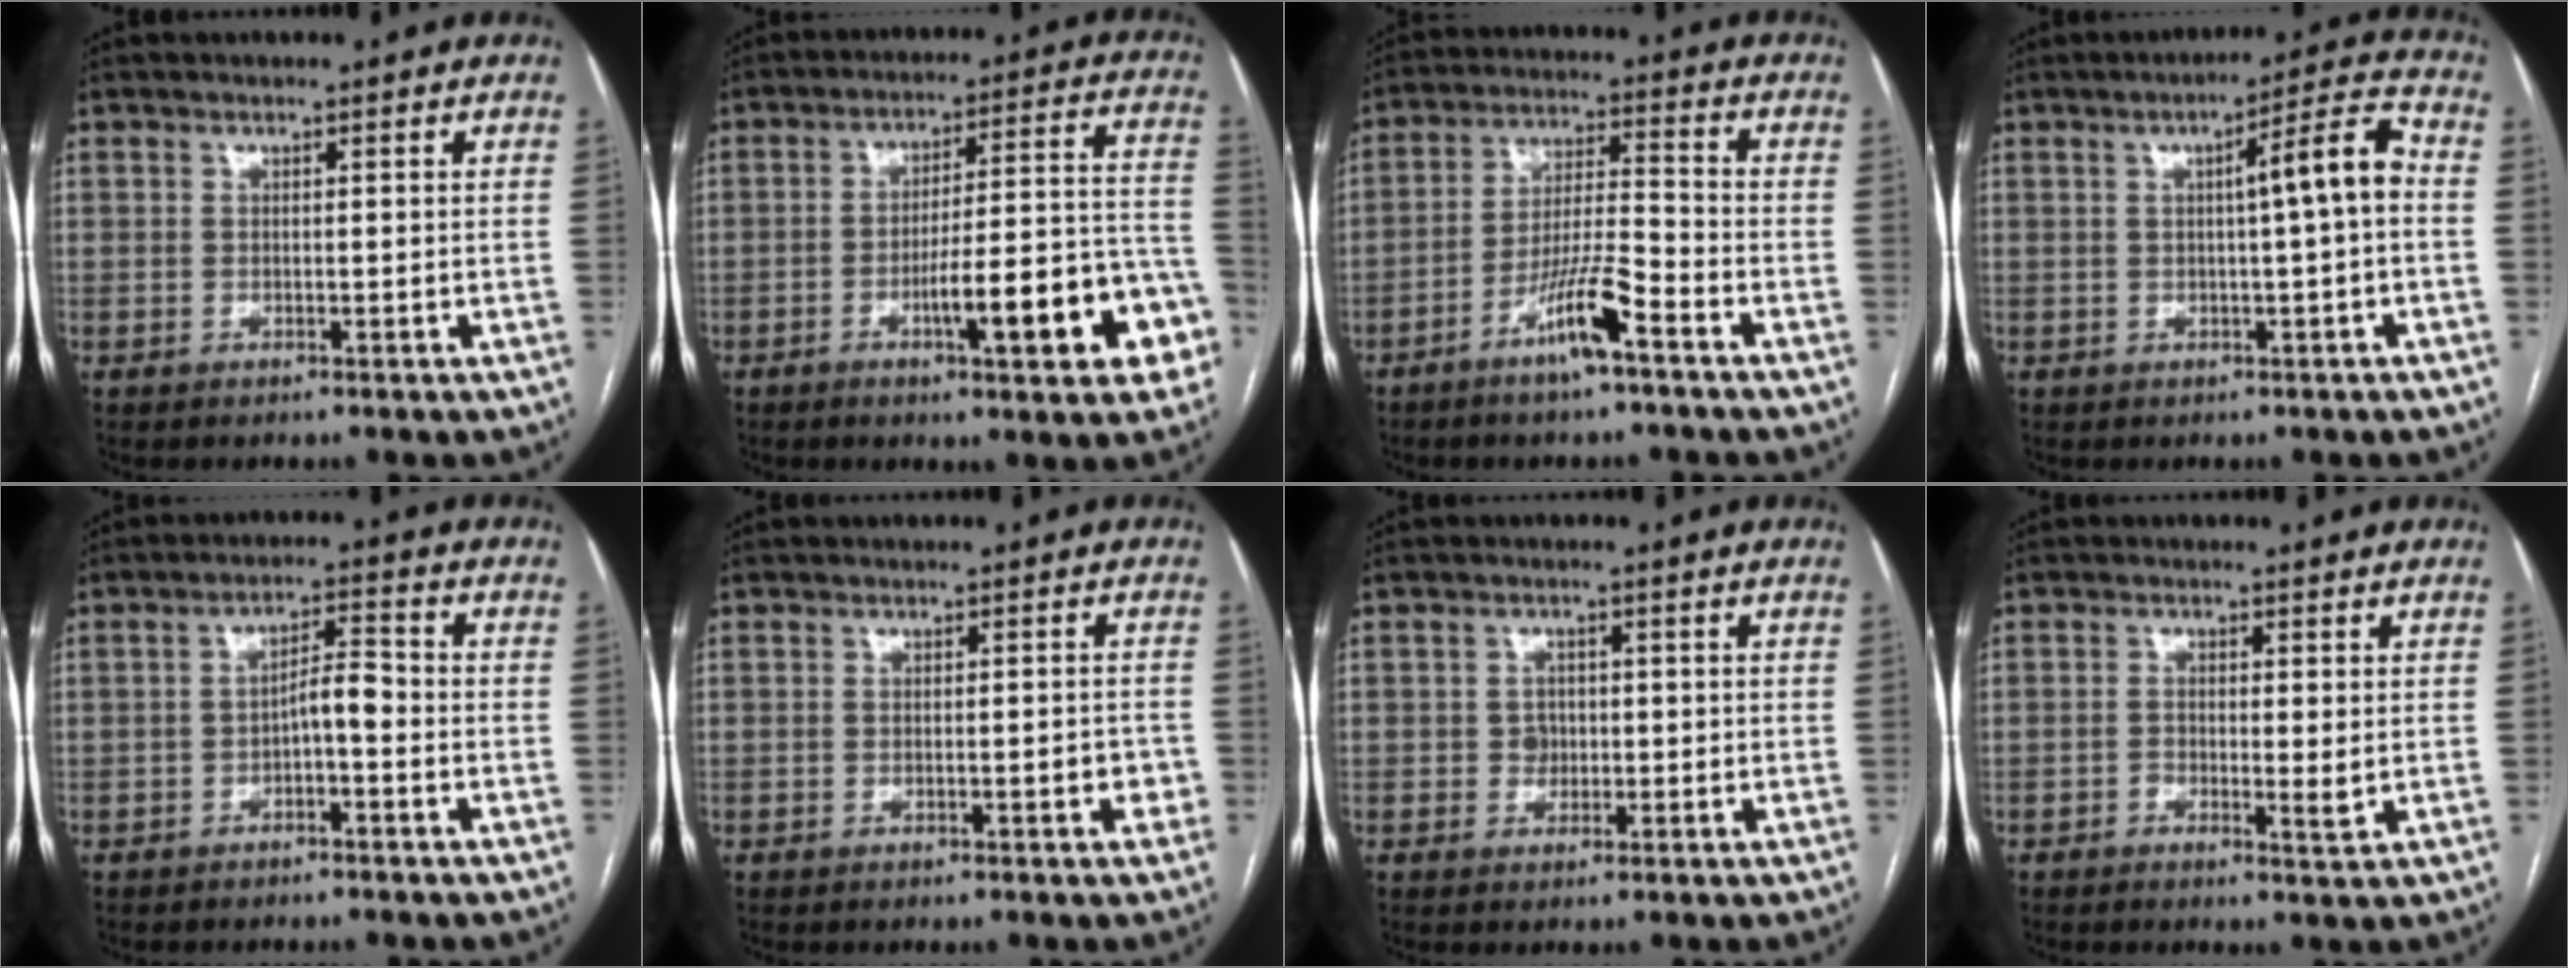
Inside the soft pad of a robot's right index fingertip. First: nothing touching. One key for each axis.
{"total": 15.2, "fx": -6.0, "fy": 2.5, "fz": 13.8, "tx": -0.170, "ty": 0.027, "tz": -0.075}
{"total": 8.7, "fx": -5.1, "fy": 0.5, "fz": 7.0, "tx": -0.137, "ty": -0.001, "tz": -0.093}
{"total": 7.3, "fx": 0.2, "fy": 0.1, "fz": 7.3, "tx": -0.105, "ty": 0.018, "tz": -0.001}
{"total": 4.0, "fx": -1.4, "fy": 1.0, "fz": 3.6, "tx": -0.058, "ty": 0.015, "tz": -0.021}
{"total": 2.1, "fx": -0.9, "fy": 0.6, "fz": 1.8, "tx": -0.018, "ty": 0.004, "tz": -0.008}
{"total": 2.0, "fx": -0.2, "fy": 1.8, "fz": 0.8, "tx": -0.008, "ty": 0.006, "tz": 0.001}
{"total": 2.3, "fx": -0.4, "fy": 0.7, "fz": 2.2, "tx": -0.034, "ty": -0.001, "tz": -0.002}